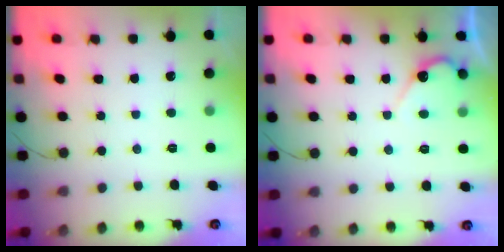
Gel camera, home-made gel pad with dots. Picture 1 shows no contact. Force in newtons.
{"total": 5.9, "press": 5.9, "slide": 0.4}